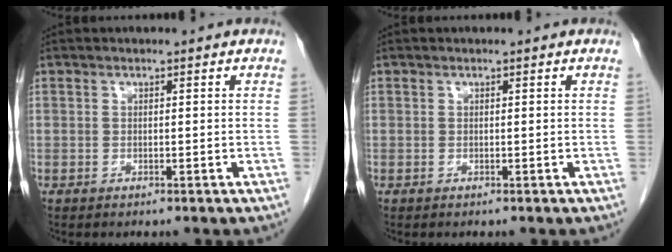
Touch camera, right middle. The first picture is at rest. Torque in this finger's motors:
{"motor_torque": [-0.06, 0.19, 0.06, 0.01]}